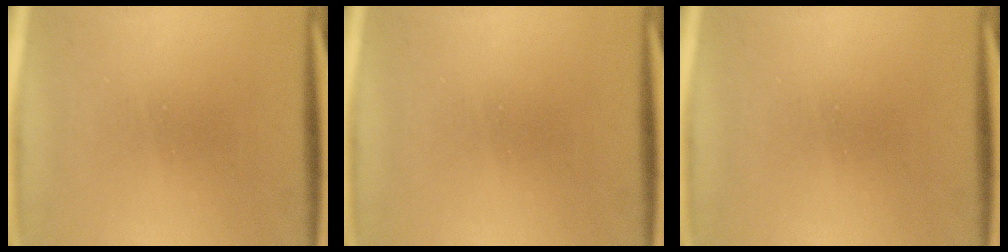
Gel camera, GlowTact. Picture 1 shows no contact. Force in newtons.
{"total": 0.0}
{"total": 0.0}